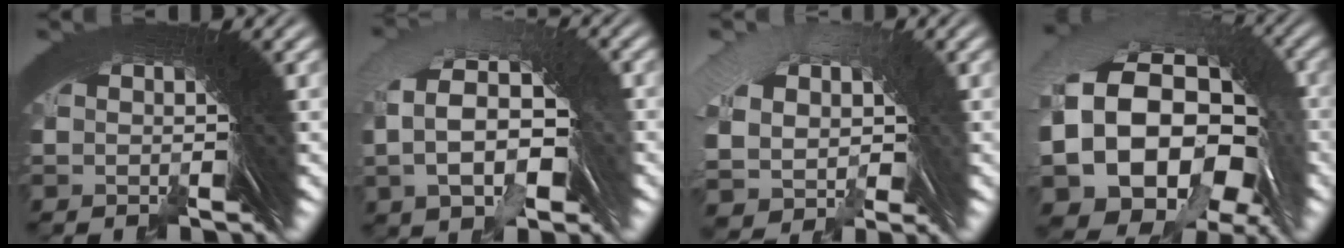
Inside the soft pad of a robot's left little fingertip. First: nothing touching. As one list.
[{"total": 6.1, "force": [0.3, 4.1, 4.5], "torque": [-0.080, 0.007, 0.001]}, {"total": 7.0, "force": [-1.1, 5.8, 3.8], "torque": [-0.105, -0.030, -0.006]}, {"total": 18.6, "force": [-2.7, 14.4, 11.4], "torque": [-0.259, -0.066, -0.034]}]